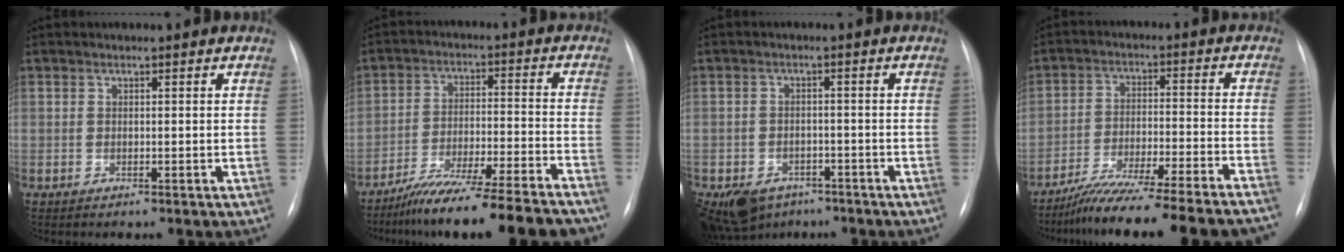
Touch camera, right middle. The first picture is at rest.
{"total": 17.1, "force": [-14.7, -0.1, 8.9], "torque": [-0.132, -0.014, -0.234]}
{"total": 10.5, "force": [-6.7, 7.2, 3.8], "torque": [-0.087, -0.002, -0.091]}
{"total": 21.4, "force": [-18.9, -0.4, 10.0], "torque": [-0.127, -0.030, -0.282]}